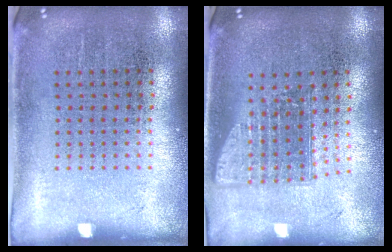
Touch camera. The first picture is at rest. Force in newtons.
{"total": 1.5, "press": 1.2, "slide": 0.9}